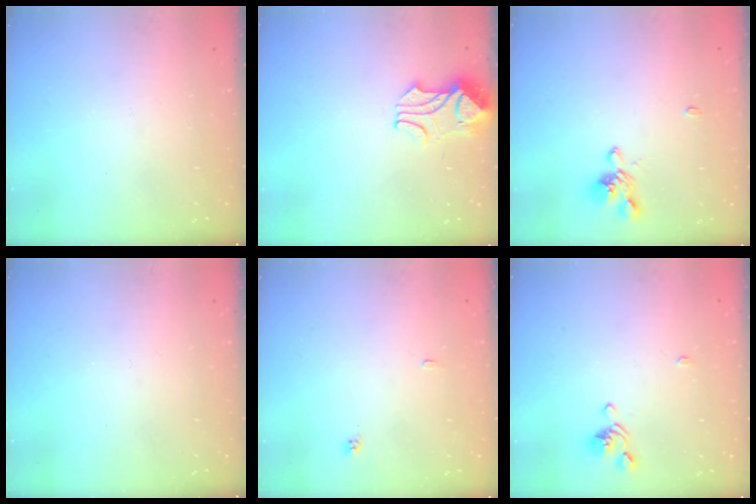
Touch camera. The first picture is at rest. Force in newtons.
{"total": 2.1, "press": 1.9, "slide": 0.8}
{"total": 1.0, "press": 0.1, "slide": 1.0}
{"total": 0.0}
{"total": 1.9, "press": 1.9, "slide": 0.2}
{"total": 0.8, "press": 0.8, "slide": 0.4}